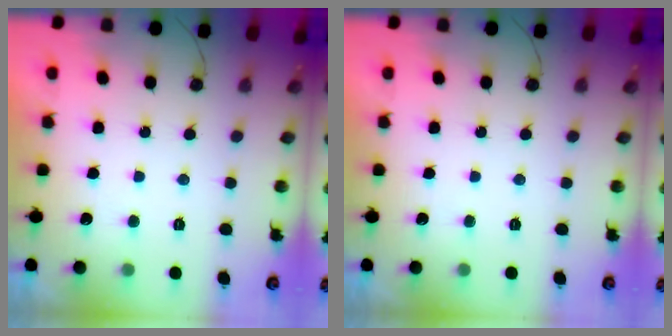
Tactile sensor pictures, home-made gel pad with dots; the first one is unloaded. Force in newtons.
{"total": 0.0}